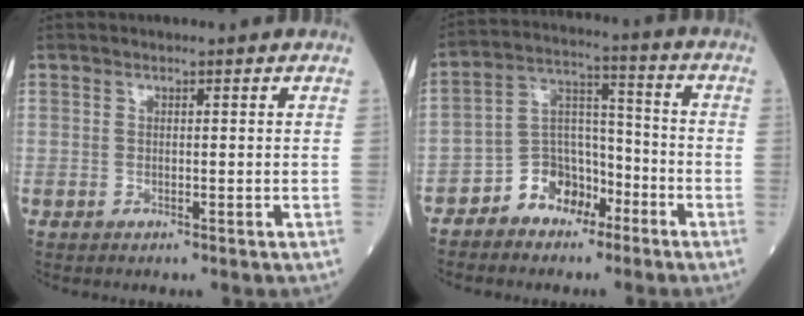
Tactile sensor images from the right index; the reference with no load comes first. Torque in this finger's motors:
{"motor_torque": [0.45, -0.02, 0.29, 0.02]}